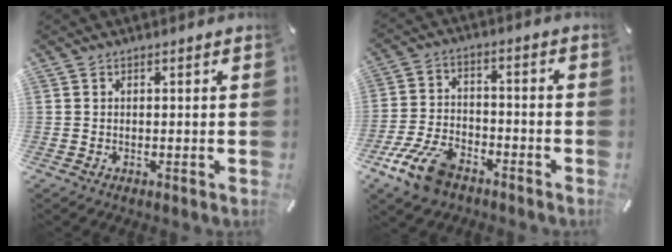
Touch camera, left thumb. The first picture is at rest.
{"total": 11.6, "force": [-7.4, 6.1, 6.6], "torque": [-0.129, 0.041, -0.135]}